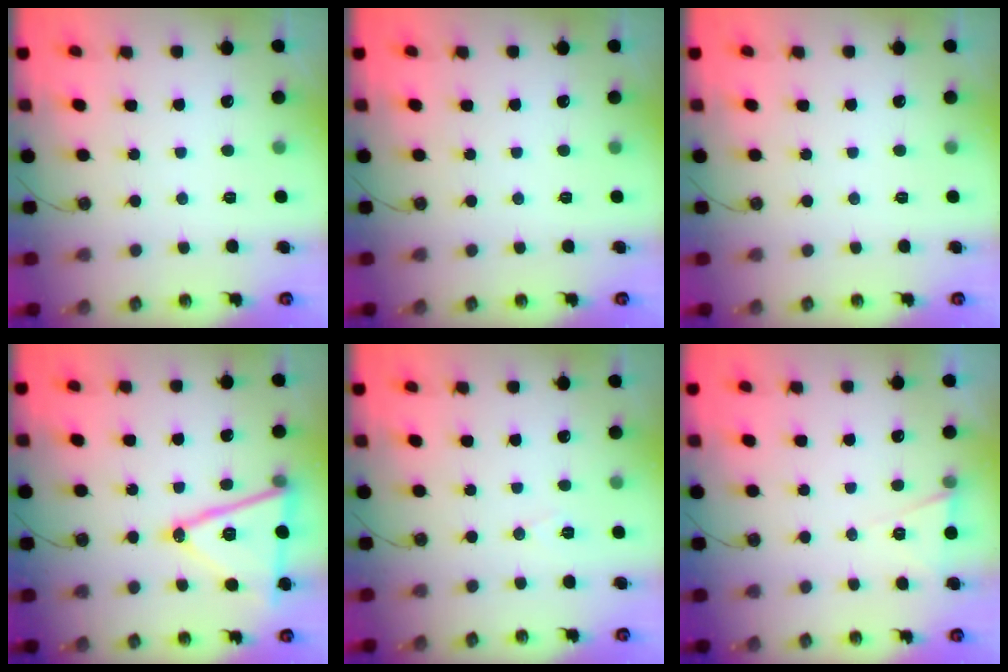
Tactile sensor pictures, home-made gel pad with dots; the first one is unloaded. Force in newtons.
{"total": 0.0}
{"total": 0.0}
{"total": 17.2, "press": 16.8, "slide": 3.4}
{"total": 5.9, "press": 3.7, "slide": 4.5}
{"total": 6.3, "press": 4.2, "slide": 4.7}